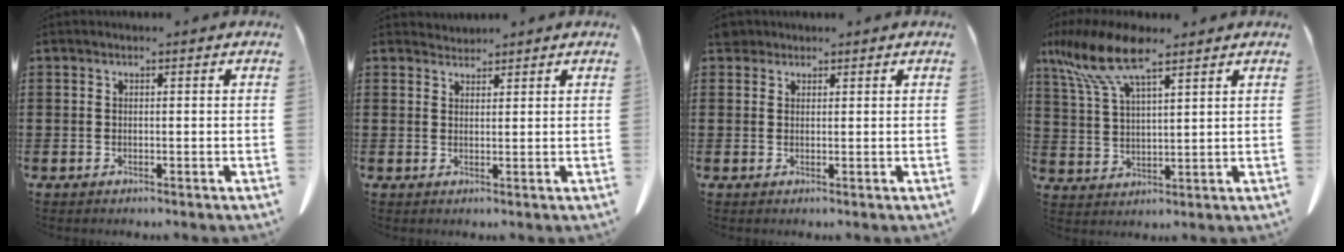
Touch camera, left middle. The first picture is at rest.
{"total": 1.5, "force": [1.5, 0.3, -0.2], "torque": [-0.001, 0.002, 0.029]}
{"total": 2.0, "force": [1.6, 1.0, 0.5], "torque": [-0.016, 0.006, 0.032]}
{"total": 10.0, "force": [6.8, 3.0, 6.7], "torque": [-0.162, -0.019, 0.120]}